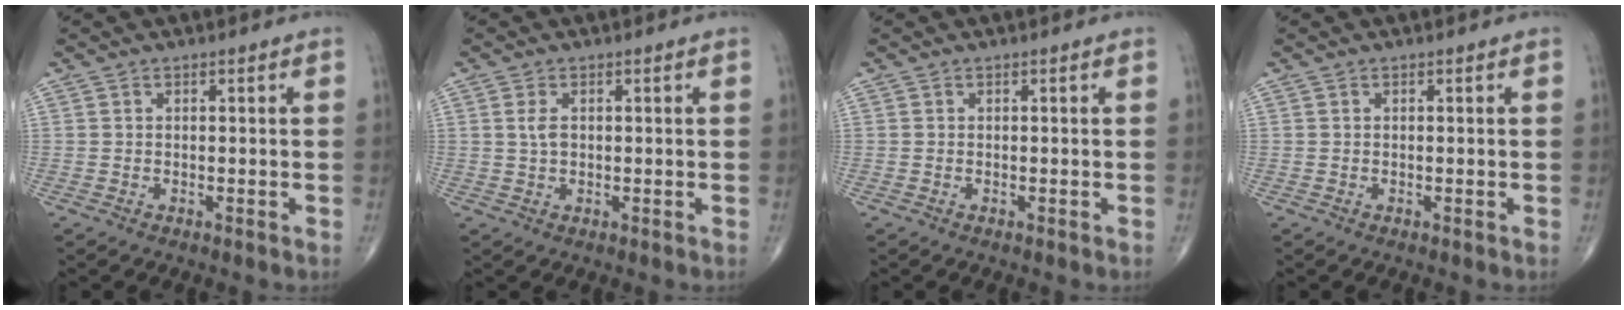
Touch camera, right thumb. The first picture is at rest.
{"total": 2.3, "force": [0.5, 1.3, 1.8], "torque": [-0.037, 0.001, 0.010]}
{"total": 0.0}
{"total": 0.0}